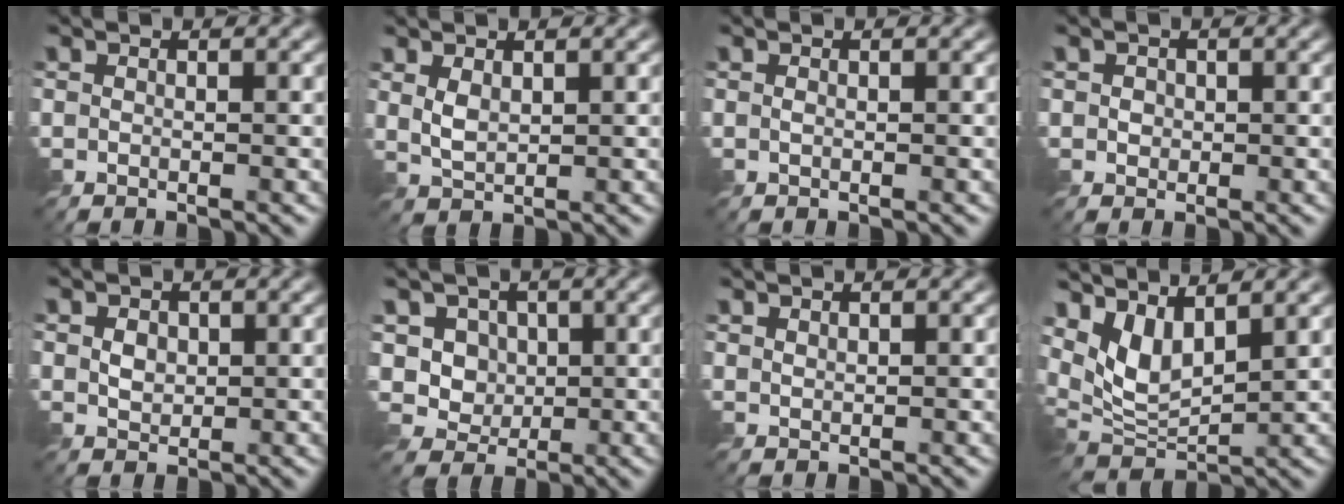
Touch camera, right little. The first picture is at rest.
{"total": 1.7, "force": [0.7, 0.8, 1.3], "torque": [-0.038, -0.002, 0.017]}
{"total": 0.0}
{"total": 1.1, "force": [0.1, 1.0, 0.4], "torque": [-0.011, -0.001, 0.002]}
{"total": 1.6, "force": [0.2, 1.2, 1.0], "torque": [-0.024, -0.002, 0.004]}
{"total": 5.0, "force": [1.4, 4.3, 2.2], "torque": [-0.057, -0.006, 0.027]}
{"total": 0.8, "force": [0.8, 0.2, 0.2], "torque": [-0.009, 0.000, 0.018]}
{"total": 5.6, "force": [3.0, 2.4, 4.2], "torque": [-0.091, -0.010, 0.060]}